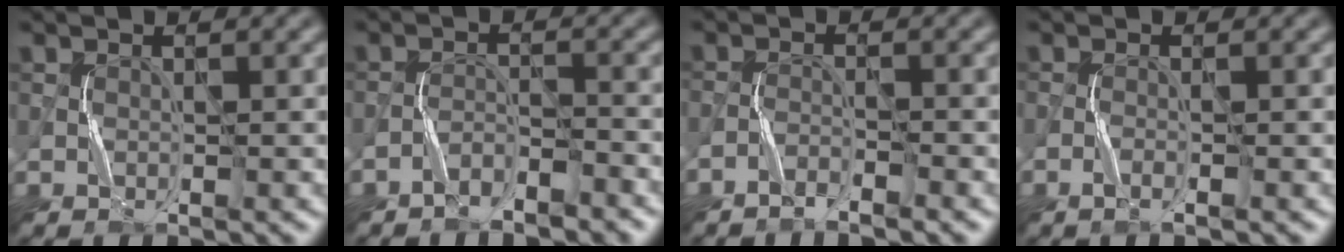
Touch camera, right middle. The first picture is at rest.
{"total": 2.3, "force": [-2.2, 0.2, 0.5], "torque": [-0.010, 0.008, -0.043]}
{"total": 1.6, "force": [-1.5, -0.3, 0.3], "torque": [-0.010, 0.005, -0.031]}
{"total": 0.9, "force": [-0.6, -0.3, 0.5], "torque": [-0.018, 0.001, -0.013]}